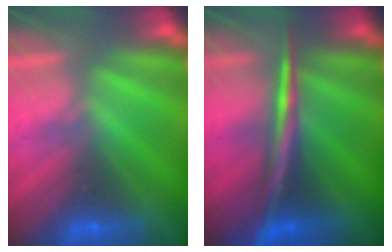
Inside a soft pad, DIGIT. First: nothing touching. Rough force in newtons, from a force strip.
{"total": 2.9}